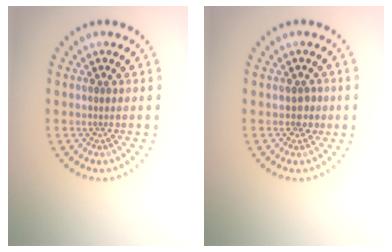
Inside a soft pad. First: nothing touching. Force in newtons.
{"total": 1.1, "press": 1.1, "slide": 0.4}